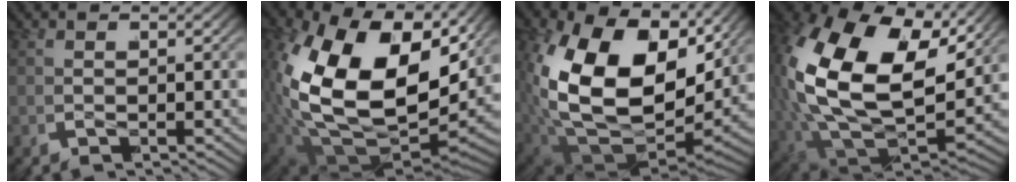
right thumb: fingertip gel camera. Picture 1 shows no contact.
{"total": 19.6, "force": [0.6, 12.3, 15.2], "torque": [-0.333, -0.063, 0.042]}
{"total": 17.0, "force": [1.1, 10.7, 13.1], "torque": [-0.288, -0.055, 0.044]}
{"total": 17.8, "force": [1.9, 11.8, 13.2], "torque": [-0.319, -0.055, 0.052]}